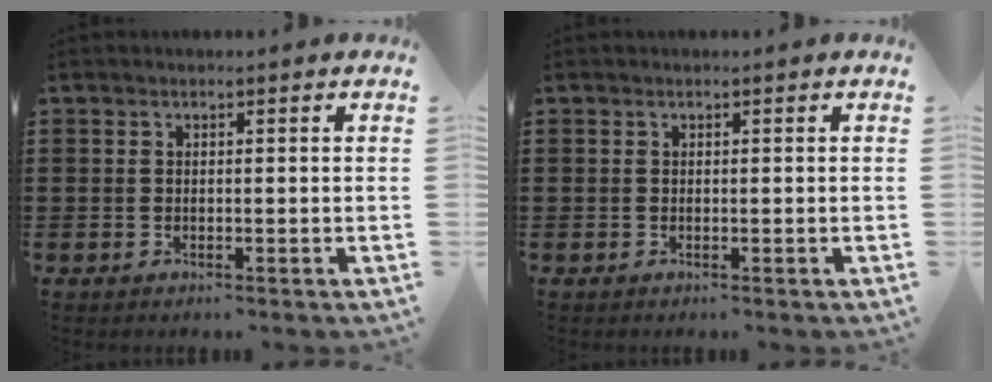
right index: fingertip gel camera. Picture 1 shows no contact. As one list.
[{"total": 0.0}]